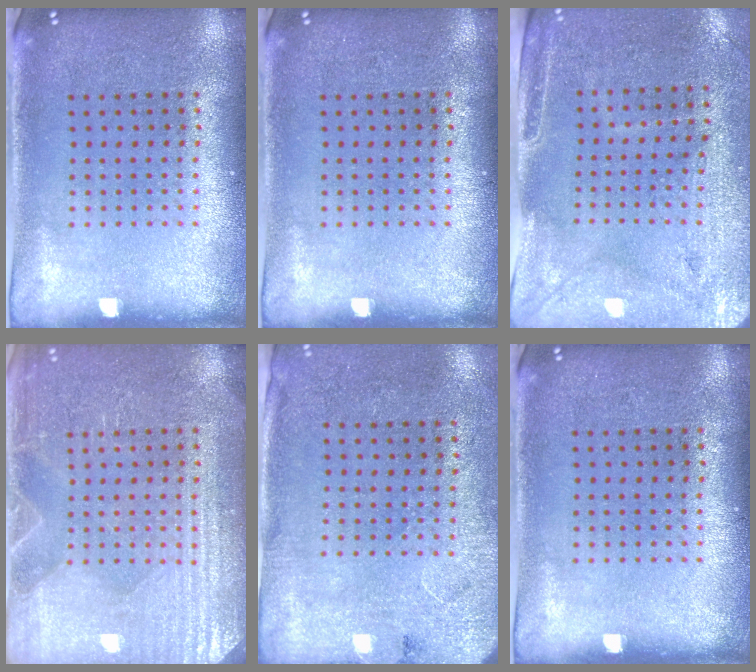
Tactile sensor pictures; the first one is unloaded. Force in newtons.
{"total": 0.0}
{"total": 3.0, "press": 2.6, "slide": 1.5}
{"total": 4.2, "press": 4.1, "slide": 0.6}
{"total": 2.6, "press": 2.2, "slide": 1.5}
{"total": 0.0}